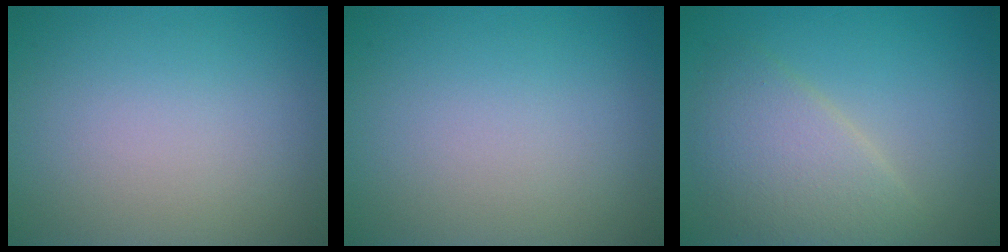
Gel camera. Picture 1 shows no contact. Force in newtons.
{"total": 0.0}
{"total": 4.4, "press": 4.4, "slide": 0.4}